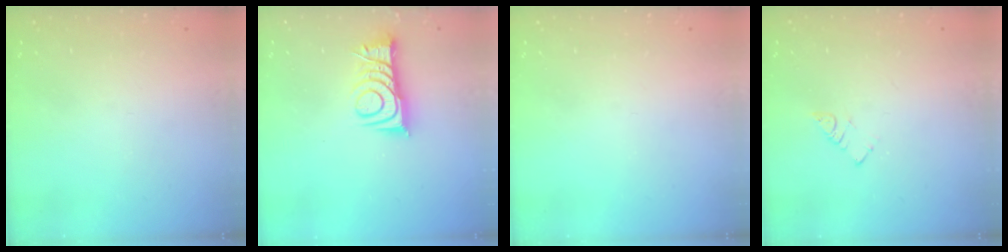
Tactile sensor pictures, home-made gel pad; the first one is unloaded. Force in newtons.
{"total": 8.8, "press": 8.8, "slide": 0.1}
{"total": 0.0}
{"total": 2.5, "press": 2.5, "slide": 0.1}